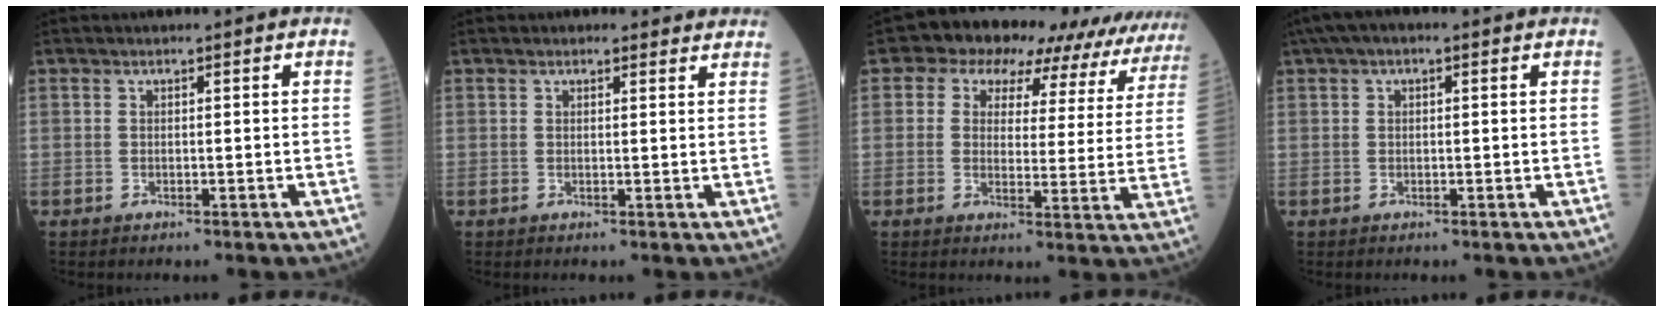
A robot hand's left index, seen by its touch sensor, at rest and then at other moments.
{"total": 3.2, "force": [3.0, 1.1, 0.3], "torque": [0.000, 0.001, 0.021]}
{"total": 17.3, "force": [14.5, 7.8, 5.0], "torque": [-0.042, 0.013, 0.136]}
{"total": 4.1, "force": [2.2, 1.7, 3.0], "torque": [-0.063, 0.036, 0.035]}